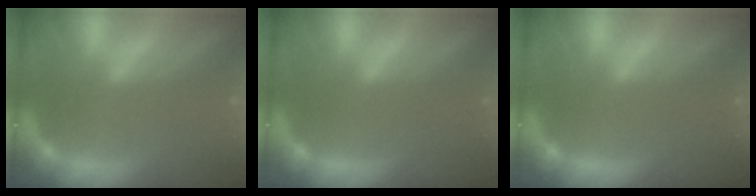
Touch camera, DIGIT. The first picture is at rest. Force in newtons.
{"total": 0.0}
{"total": 0.0}